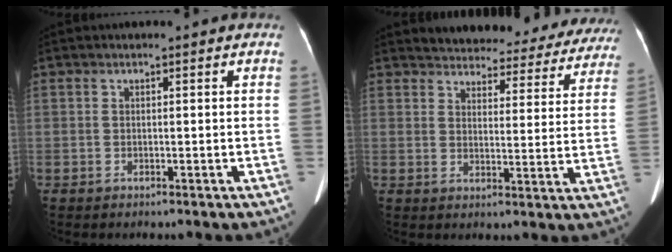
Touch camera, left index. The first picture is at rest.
{"total": 24.7, "force": [22.9, 6.8, 6.3], "torque": [-0.082, -0.046, 0.257]}